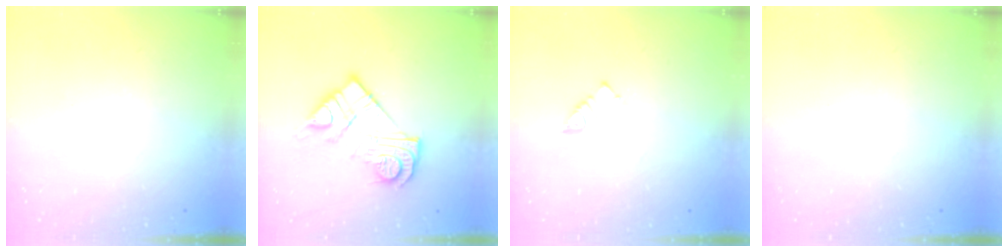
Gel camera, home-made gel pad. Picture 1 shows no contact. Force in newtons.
{"total": 16.4, "press": 16.3, "slide": 1.4}
{"total": 2.9, "press": 2.9, "slide": 0.2}
{"total": 0.0}